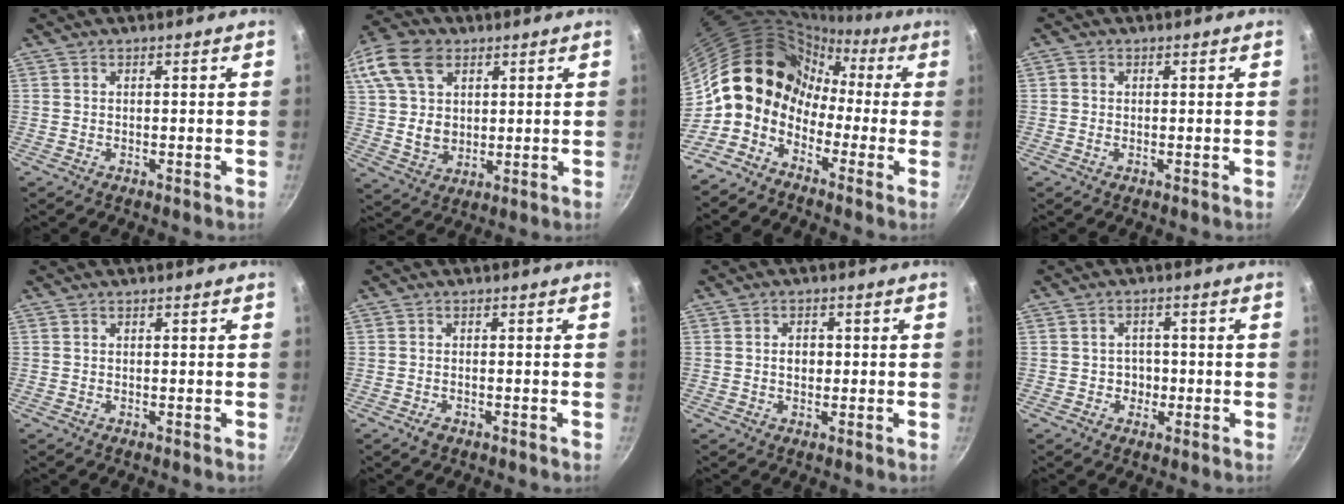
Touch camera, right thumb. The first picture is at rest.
{"total": 19.7, "force": [8.1, 14.2, 11.1], "torque": [-0.240, 0.013, 0.153]}
{"total": 13.3, "force": [-3.2, 10.9, 6.8], "torque": [-0.073, 0.057, -0.093]}
{"total": 0.9, "force": [-0.1, 0.8, 0.4], "torque": [-0.010, 0.003, -0.003]}
{"total": 0.0}
{"total": 1.5, "force": [-1.0, 0.7, 0.9], "torque": [-0.023, 0.007, -0.016]}
{"total": 2.8, "force": [0.0, 2.2, 1.8], "torque": [-0.015, 0.005, -0.001]}
{"total": 3.1, "force": [-0.7, 2.9, 1.0], "torque": [0.009, 0.005, -0.010]}